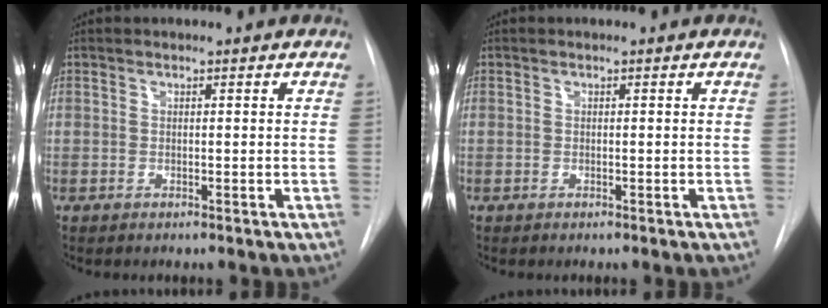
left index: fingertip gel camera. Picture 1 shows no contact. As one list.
[{"total": 0.0}]